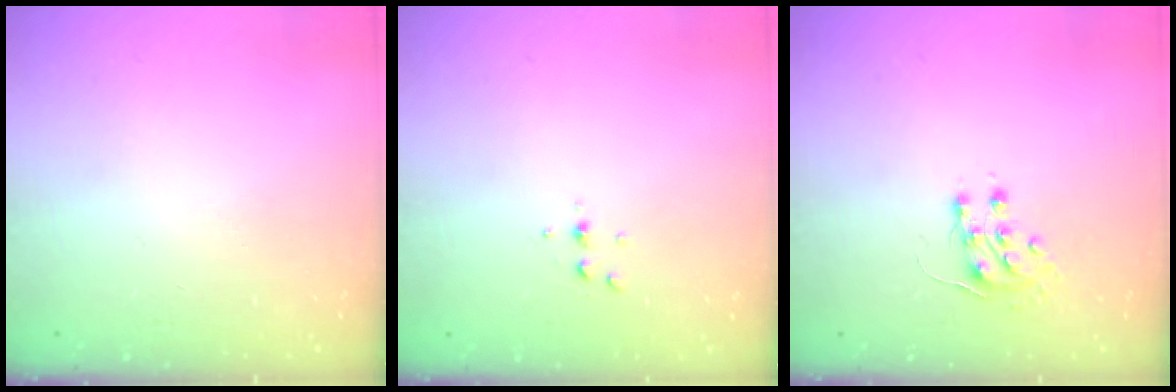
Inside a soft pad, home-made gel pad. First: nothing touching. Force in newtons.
{"total": 2.6, "press": 2.6, "slide": 0.3}
{"total": 7.4, "press": 7.4, "slide": 0.7}